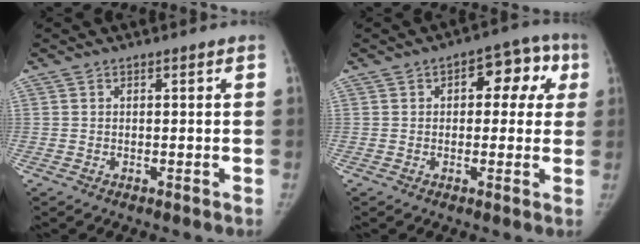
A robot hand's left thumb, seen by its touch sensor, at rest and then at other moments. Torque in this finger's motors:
{"motor_torque": [0.89, 0.91, 0.29, -0.33, 0.19]}